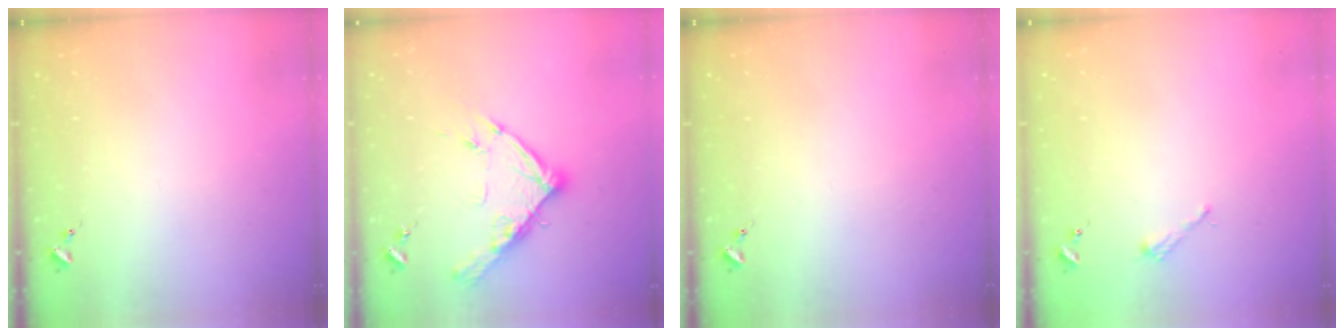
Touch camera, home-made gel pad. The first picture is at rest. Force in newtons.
{"total": 13.3, "press": 13.2, "slide": 1.2}
{"total": 0.0}
{"total": 2.2, "press": 2.2, "slide": 0.3}